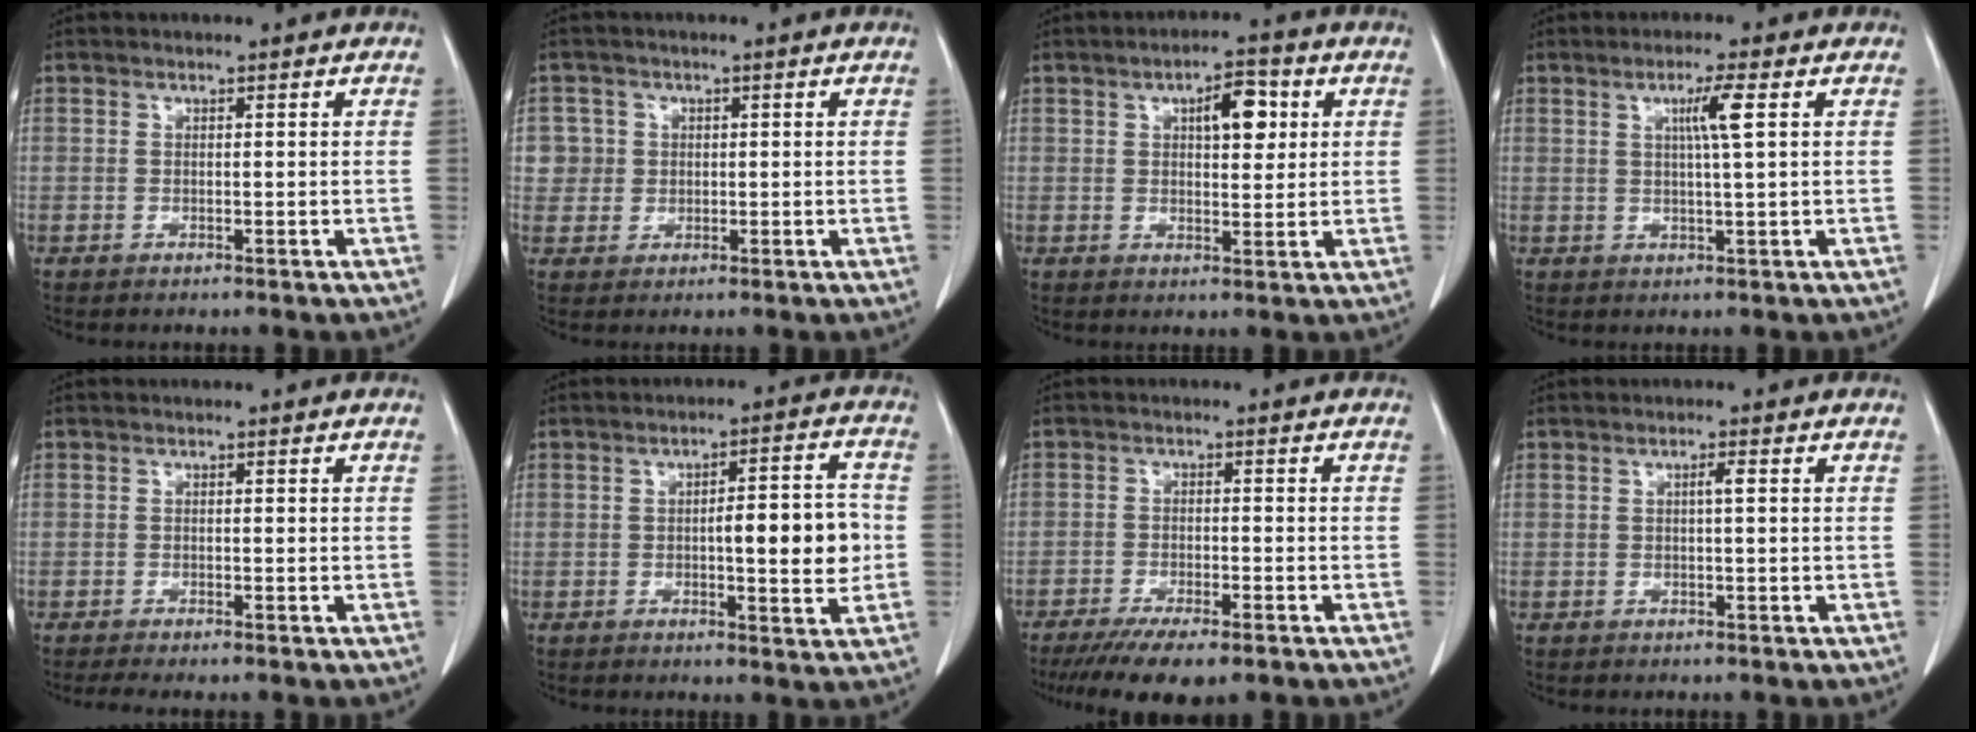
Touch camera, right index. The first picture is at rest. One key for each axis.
{"total": 3.6, "fx": 0.7, "fy": 3.5, "fz": -0.2, "tx": 0.024, "ty": 0.006, "tz": 0.011}
{"total": 6.1, "fx": 2.1, "fy": 2.4, "fz": 5.2, "tx": -0.079, "ty": 0.008, "tz": 0.032}
{"total": 4.0, "fx": 1.2, "fy": -0.6, "fz": 3.8, "tx": -0.069, "ty": -0.003, "tz": 0.021}
{"total": 1.6, "fx": -1.3, "fy": -0.1, "fz": 0.9, "tx": -0.022, "ty": -0.005, "tz": -0.024}
{"total": 9.0, "fx": -0.5, "fy": 2.0, "fz": 8.7, "tx": -0.117, "ty": 0.014, "tz": -0.004}
{"total": 8.9, "fx": -6.6, "fy": 2.2, "fz": 5.7, "tx": -0.084, "ty": -0.015, "tz": -0.101}
{"total": 1.1, "fx": 0.2, "fy": 0.0, "fz": 1.1, "tx": -0.020, "ty": 0.002, "tz": 0.002}